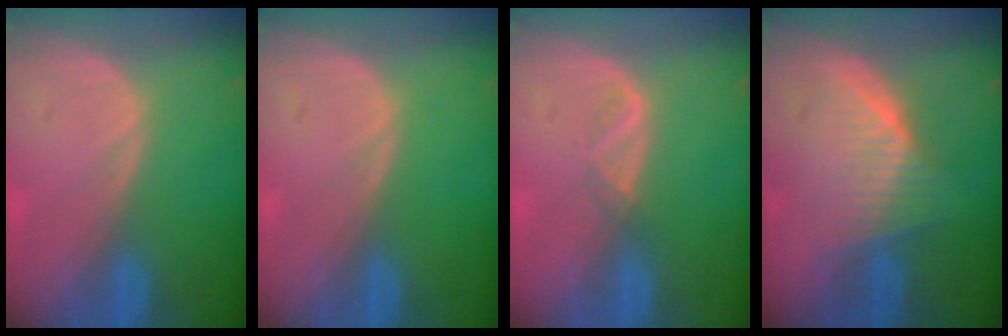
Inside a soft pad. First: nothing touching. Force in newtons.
{"total": 0.0}
{"total": 1.6, "press": 1.5, "slide": 0.7}
{"total": 6.4, "press": 6.2, "slide": 1.8}